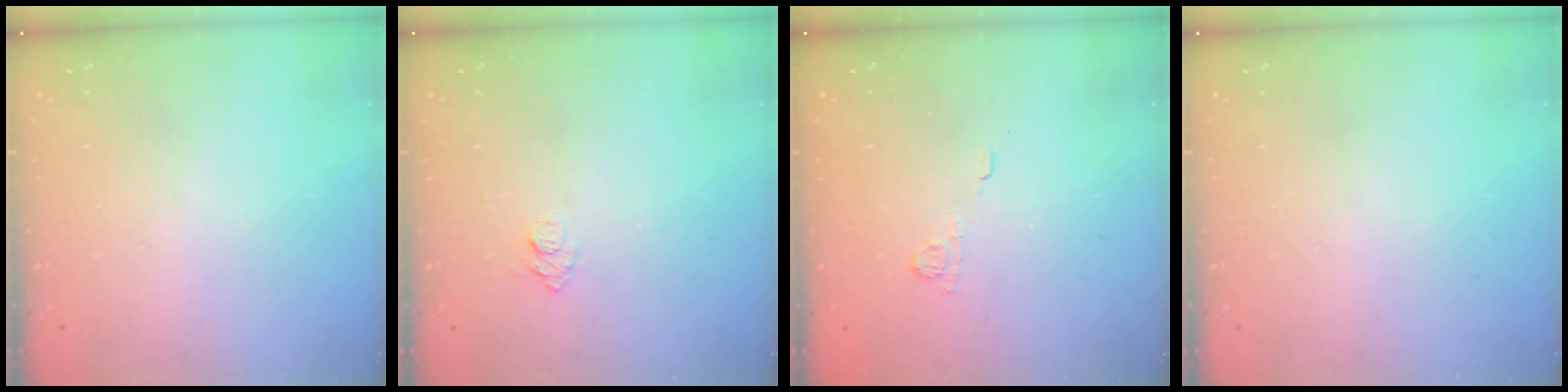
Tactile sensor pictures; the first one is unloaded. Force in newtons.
{"total": 6.4, "press": 6.4, "slide": 0.7}
{"total": 3.8, "press": 3.6, "slide": 1.1}
{"total": 0.0}